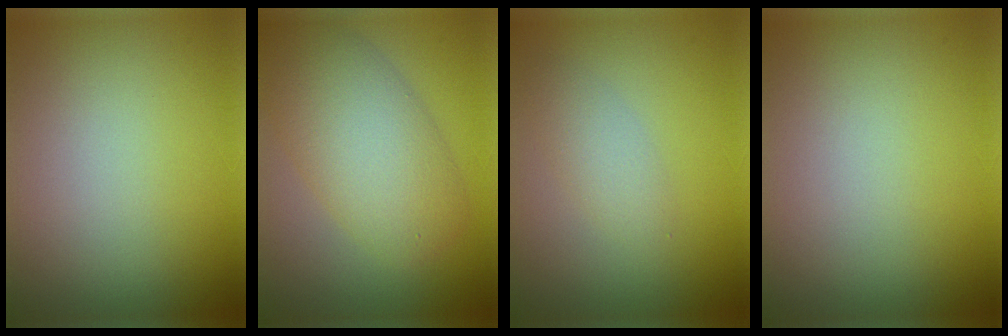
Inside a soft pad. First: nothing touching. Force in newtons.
{"total": 7.2, "press": 7.2, "slide": 0.0}
{"total": 1.9, "press": 1.9, "slide": 0.1}
{"total": 0.0}